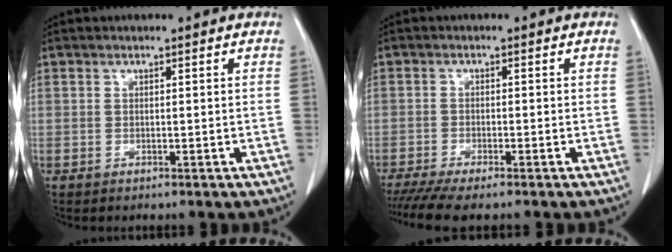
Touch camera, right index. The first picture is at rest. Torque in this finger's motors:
{"motor_torque": [0.93, -0.88, 0.33, 0.09]}